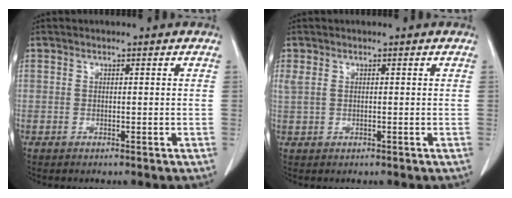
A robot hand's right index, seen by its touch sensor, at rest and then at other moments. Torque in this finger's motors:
{"motor_torque": [0.60, 0.25, 0.24, 0.08]}